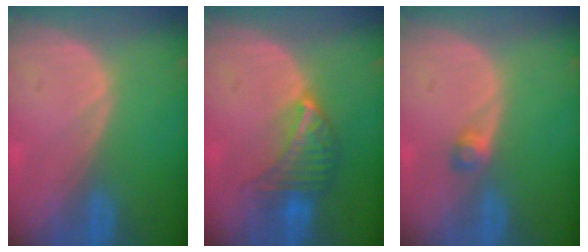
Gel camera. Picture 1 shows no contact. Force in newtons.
{"total": 6.8, "press": 6.2, "slide": 2.8}
{"total": 2.0, "press": 1.7, "slide": 1.1}